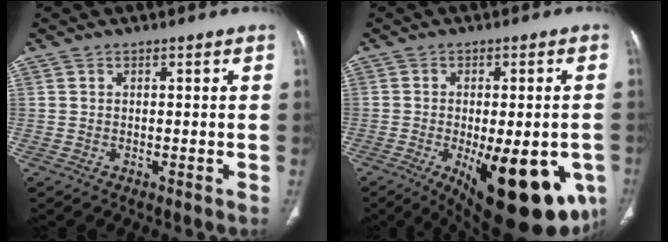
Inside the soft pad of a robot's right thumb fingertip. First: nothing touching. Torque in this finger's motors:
{"motor_torque": [2.44, 2.57, 1.44, -1.32, 0.55]}